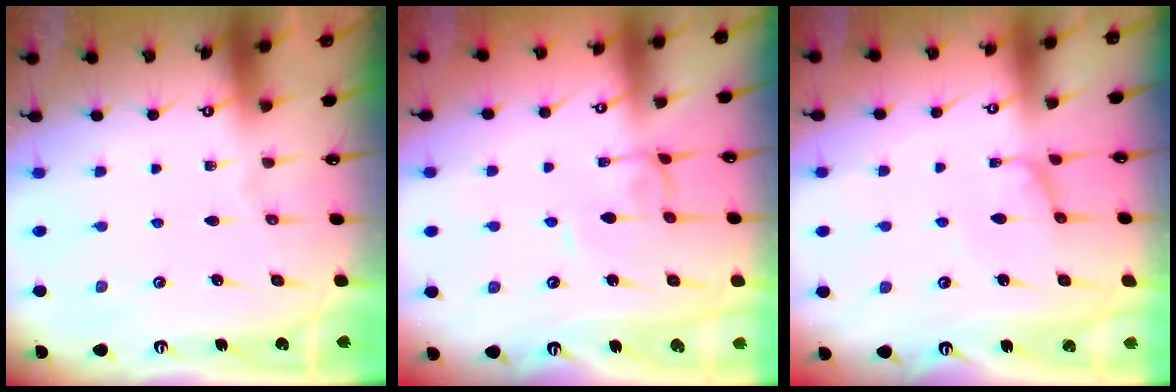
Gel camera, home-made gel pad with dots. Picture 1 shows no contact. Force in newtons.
{"total": 2.1, "press": 2.1, "slide": 0.2}
{"total": 1.1, "press": 1.0, "slide": 0.4}